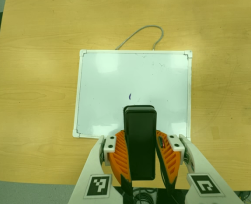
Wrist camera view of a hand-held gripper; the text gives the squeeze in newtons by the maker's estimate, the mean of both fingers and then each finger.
{"total": 7.3, "left": 5.8, "right": 8.7}